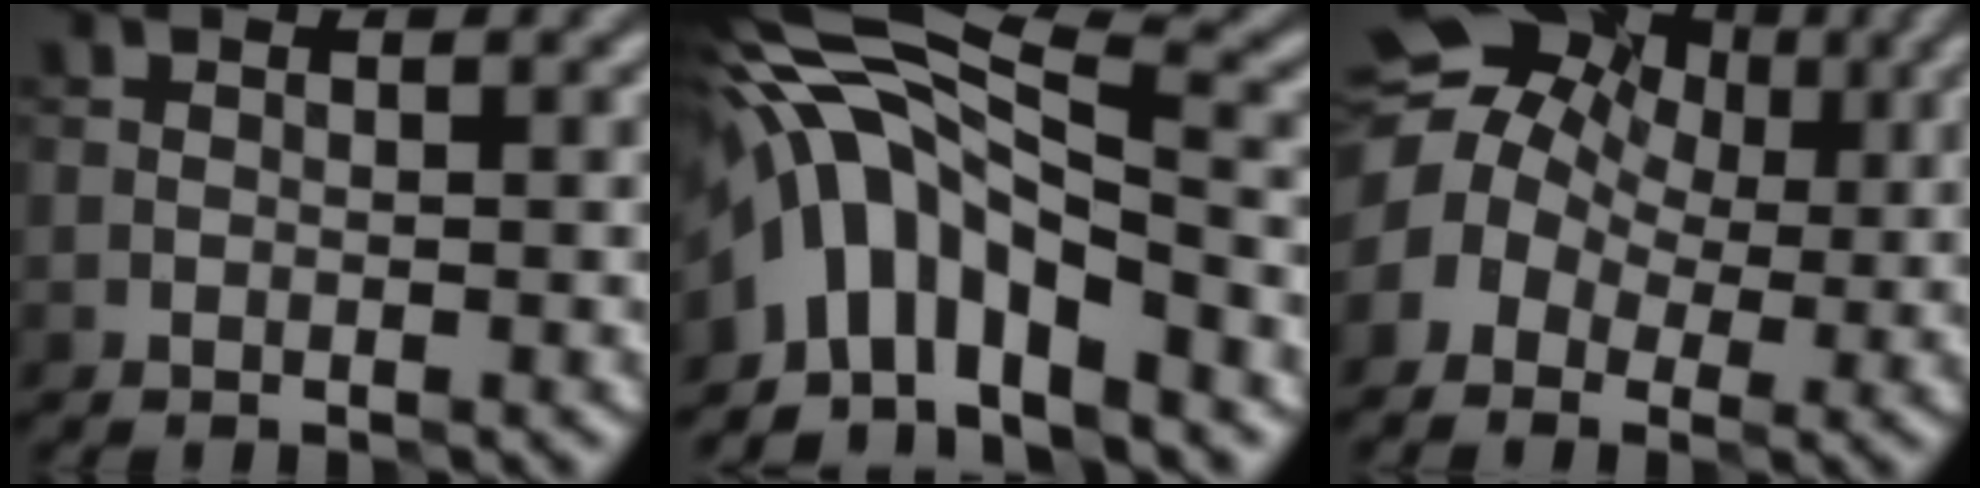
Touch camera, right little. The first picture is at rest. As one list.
[{"total": 9.7, "force": [-3.3, 3.9, 8.3], "torque": [-0.132, 0.020, -0.062]}, {"total": 8.9, "force": [2.0, 7.2, 5.0], "torque": [-0.084, 0.024, 0.009]}]